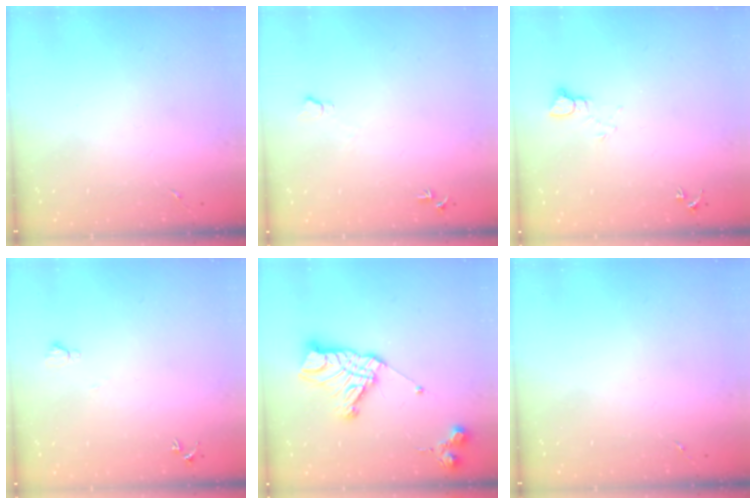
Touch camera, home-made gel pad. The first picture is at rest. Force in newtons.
{"total": 5.8, "press": 5.8, "slide": 0.7}
{"total": 4.2, "press": 4.1, "slide": 0.4}
{"total": 4.8, "press": 4.8, "slide": 0.6}
{"total": 16.2, "press": 16.1, "slide": 1.6}
{"total": 0.0}